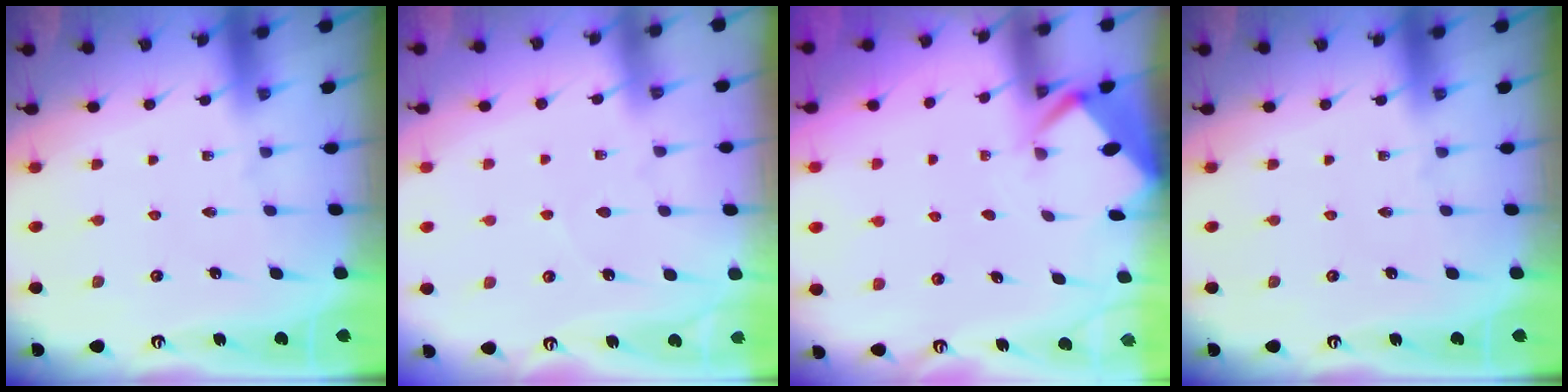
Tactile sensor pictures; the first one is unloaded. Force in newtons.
{"total": 3.6, "press": 3.5, "slide": 0.4}
{"total": 2.8, "press": 2.8, "slide": 0.2}
{"total": 0.0}